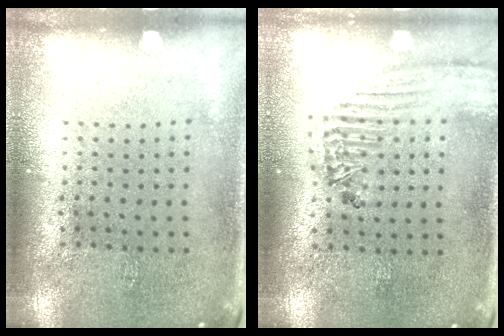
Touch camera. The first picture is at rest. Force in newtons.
{"total": 1.8, "press": 1.7, "slide": 0.6}